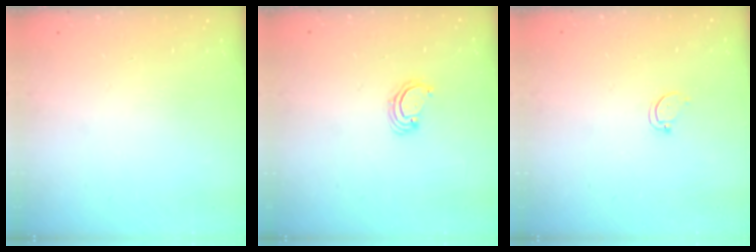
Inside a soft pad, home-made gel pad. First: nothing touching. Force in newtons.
{"total": 2.5, "press": 2.5, "slide": 0.2}
{"total": 2.9, "press": 2.9, "slide": 0.2}